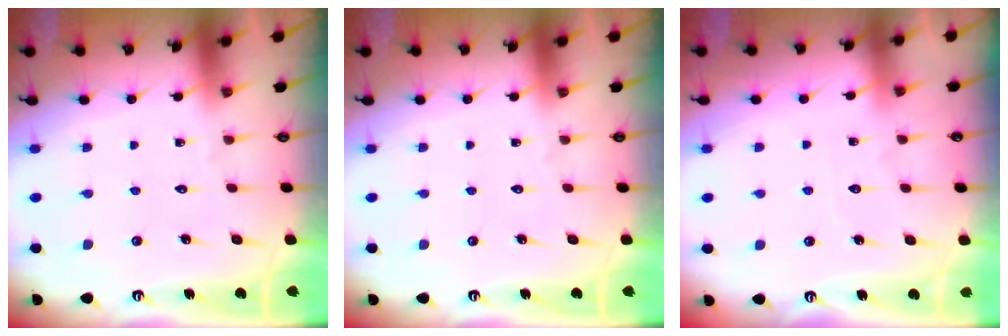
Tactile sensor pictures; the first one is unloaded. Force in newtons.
{"total": 0.0}
{"total": 3.7, "press": 3.7, "slide": 0.2}